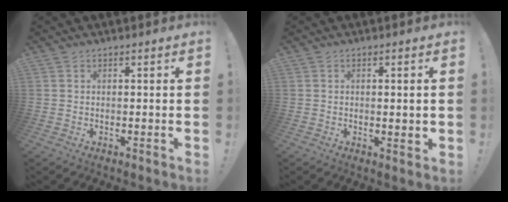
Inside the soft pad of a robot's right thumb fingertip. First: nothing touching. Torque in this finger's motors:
{"motor_torque": [-0.30, -0.11, -0.12, 0.40, 0.08]}